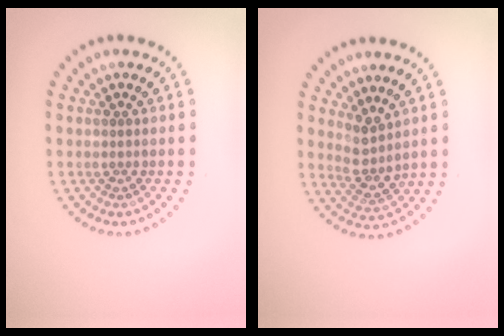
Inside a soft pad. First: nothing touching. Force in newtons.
{"total": 2.6, "press": 2.0, "slide": 1.5}